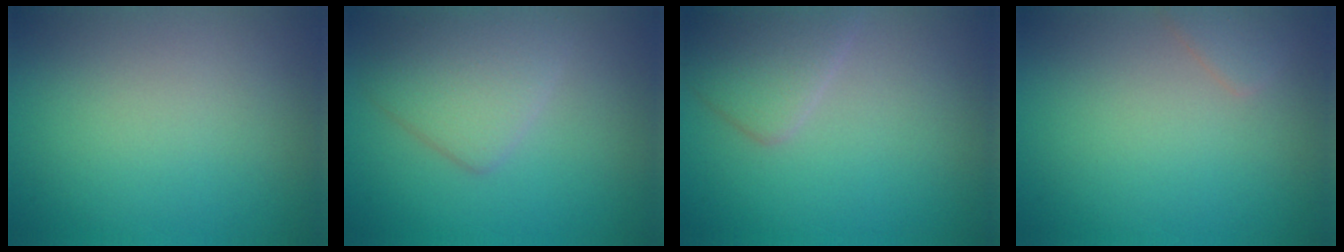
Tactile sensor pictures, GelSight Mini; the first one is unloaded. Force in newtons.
{"total": 4.2, "press": 4.2, "slide": 0.1}
{"total": 3.3, "press": 3.3, "slide": 0.1}
{"total": 1.3, "press": 1.3, "slide": 0.1}